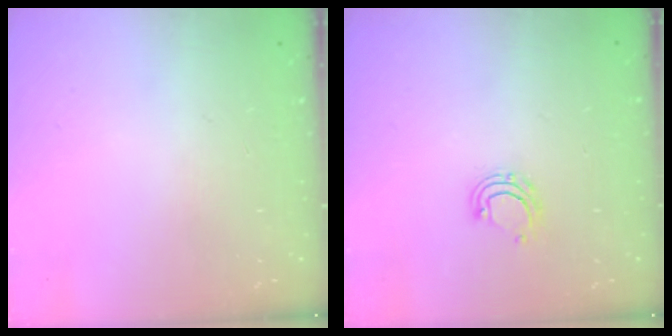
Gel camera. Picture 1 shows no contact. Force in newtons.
{"total": 6.1, "press": 6.0, "slide": 1.1}